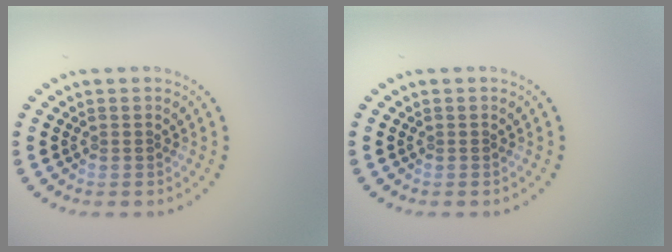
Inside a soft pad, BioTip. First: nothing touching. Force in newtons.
{"total": 0.0}